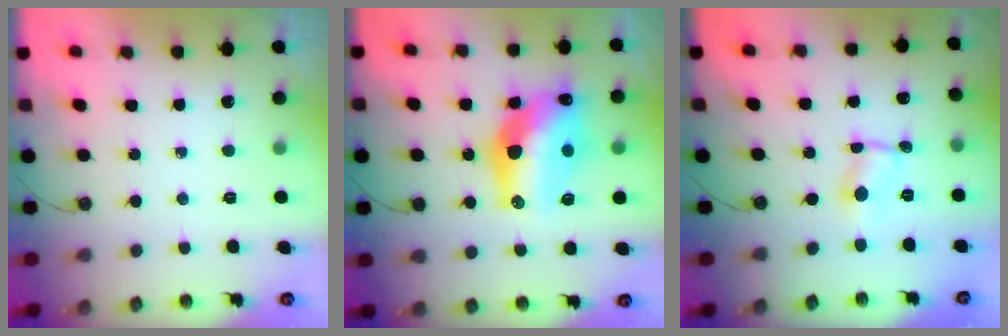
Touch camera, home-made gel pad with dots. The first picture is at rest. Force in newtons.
{"total": 18.2, "press": 17.6, "slide": 4.5}
{"total": 1.0, "press": 1.0, "slide": 0.1}